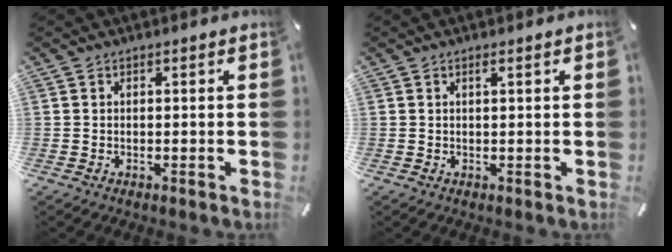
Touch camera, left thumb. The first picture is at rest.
{"total": 1.1, "force": [0.4, 0.1, 1.0], "torque": [-0.020, 0.000, 0.007]}